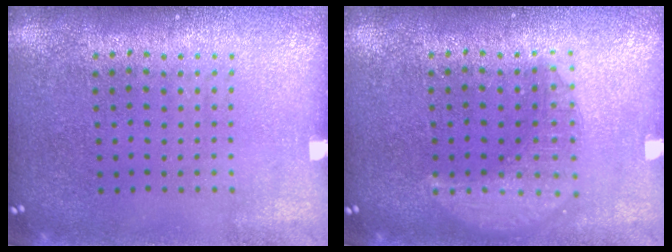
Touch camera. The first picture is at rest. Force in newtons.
{"total": 2.6, "press": 2.6, "slide": 0.4}